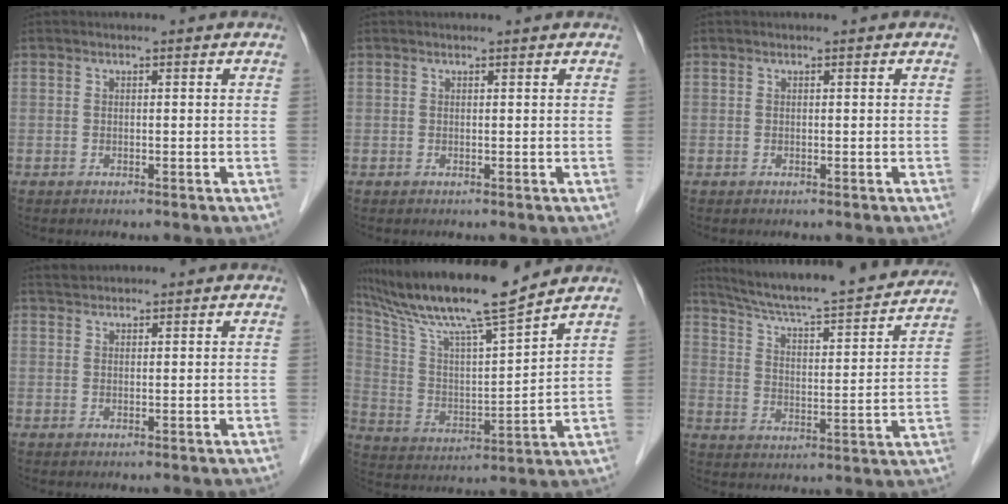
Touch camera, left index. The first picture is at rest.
{"total": 0.9, "force": [0.9, 0.0, 0.2], "torque": [-0.006, 0.005, 0.013]}
{"total": 0.0}
{"total": 1.5, "force": [1.5, 0.3, 0.0], "torque": [-0.008, 0.013, 0.032]}
{"total": 17.0, "force": [14.2, 0.0, 9.4], "torque": [-0.175, 0.009, 0.252]}
{"total": 23.3, "force": [21.2, 1.7, 9.6], "torque": [-0.155, -0.017, 0.296]}